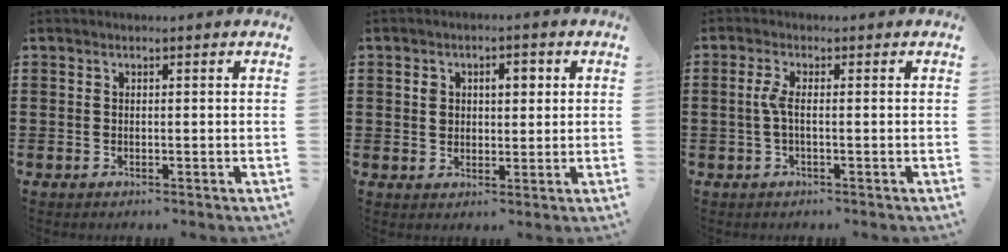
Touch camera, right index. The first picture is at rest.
{"total": 3.2, "force": [0.6, 2.2, 2.3], "torque": [-0.044, 0.009, 0.006]}
{"total": 2.8, "force": [-0.3, 0.4, 2.7], "torque": [-0.066, -0.006, -0.013]}